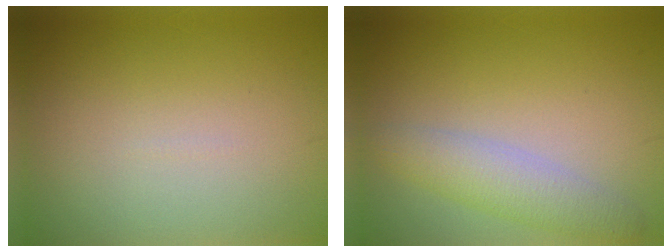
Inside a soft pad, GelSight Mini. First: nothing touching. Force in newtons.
{"total": 3.5, "press": 3.5, "slide": 0.1}